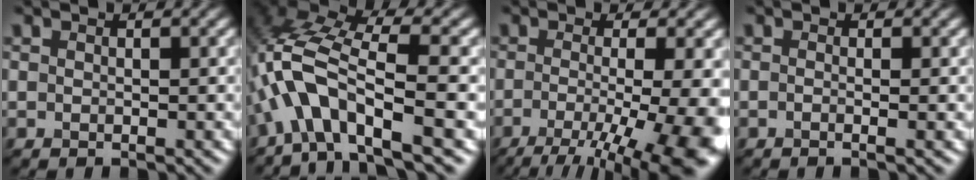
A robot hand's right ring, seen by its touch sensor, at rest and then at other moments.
{"total": 9.0, "force": [-2.9, 3.2, 7.8], "torque": [-0.163, 0.025, -0.066]}
{"total": 12.1, "force": [-4.3, 3.8, 10.6], "torque": [-0.139, -0.022, -0.055]}
{"total": 1.6, "force": [-0.1, 0.7, 1.4], "torque": [-0.009, -0.008, -0.019]}